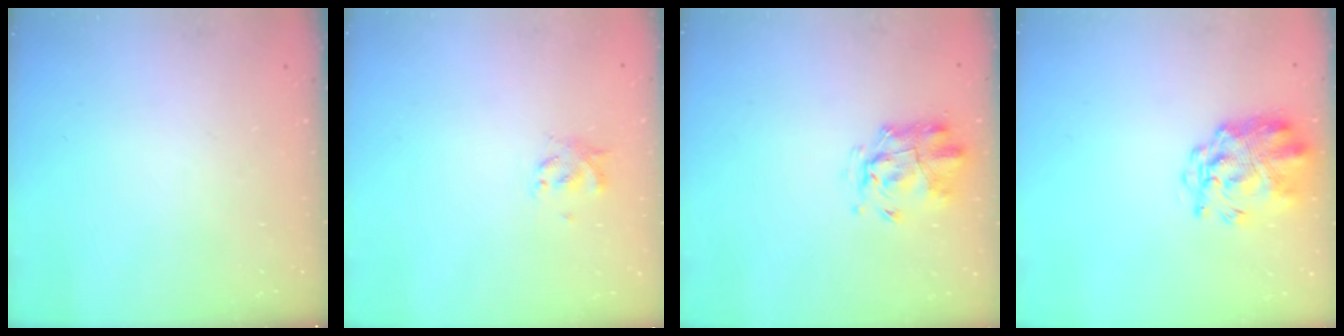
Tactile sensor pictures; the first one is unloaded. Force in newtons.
{"total": 2.8, "press": 2.8, "slide": 0.6}
{"total": 3.4, "press": 3.1, "slide": 1.5}
{"total": 3.9, "press": 3.6, "slide": 1.4}